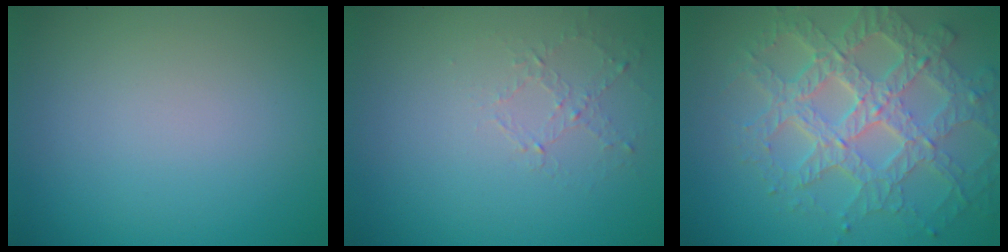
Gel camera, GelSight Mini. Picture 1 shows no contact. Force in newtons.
{"total": 1.0, "press": 0.4, "slide": 0.9}
{"total": 8.1, "press": 6.0, "slide": 5.5}